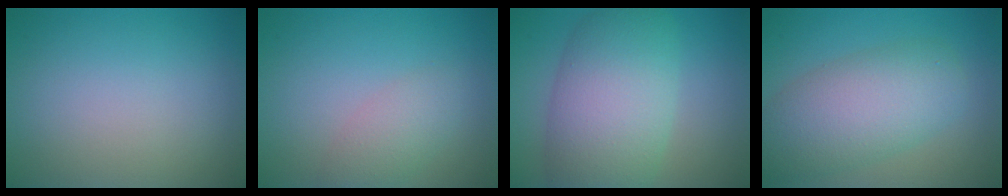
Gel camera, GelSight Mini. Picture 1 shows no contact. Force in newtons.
{"total": 2.4, "press": 2.4, "slide": 0.2}
{"total": 9.4, "press": 9.4, "slide": 0.6}
{"total": 7.1, "press": 7.1, "slide": 0.2}